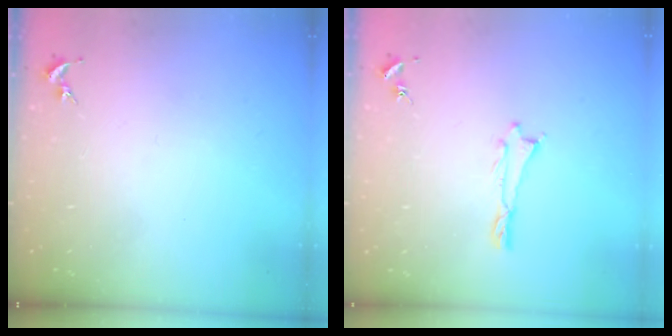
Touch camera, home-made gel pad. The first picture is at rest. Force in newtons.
{"total": 0.0}